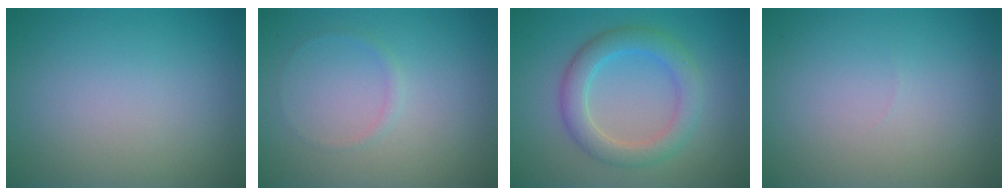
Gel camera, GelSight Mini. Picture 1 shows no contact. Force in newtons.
{"total": 0.7, "press": 0.7, "slide": 0.1}
{"total": 4.0, "press": 4.0, "slide": 0.3}
{"total": 0.0}